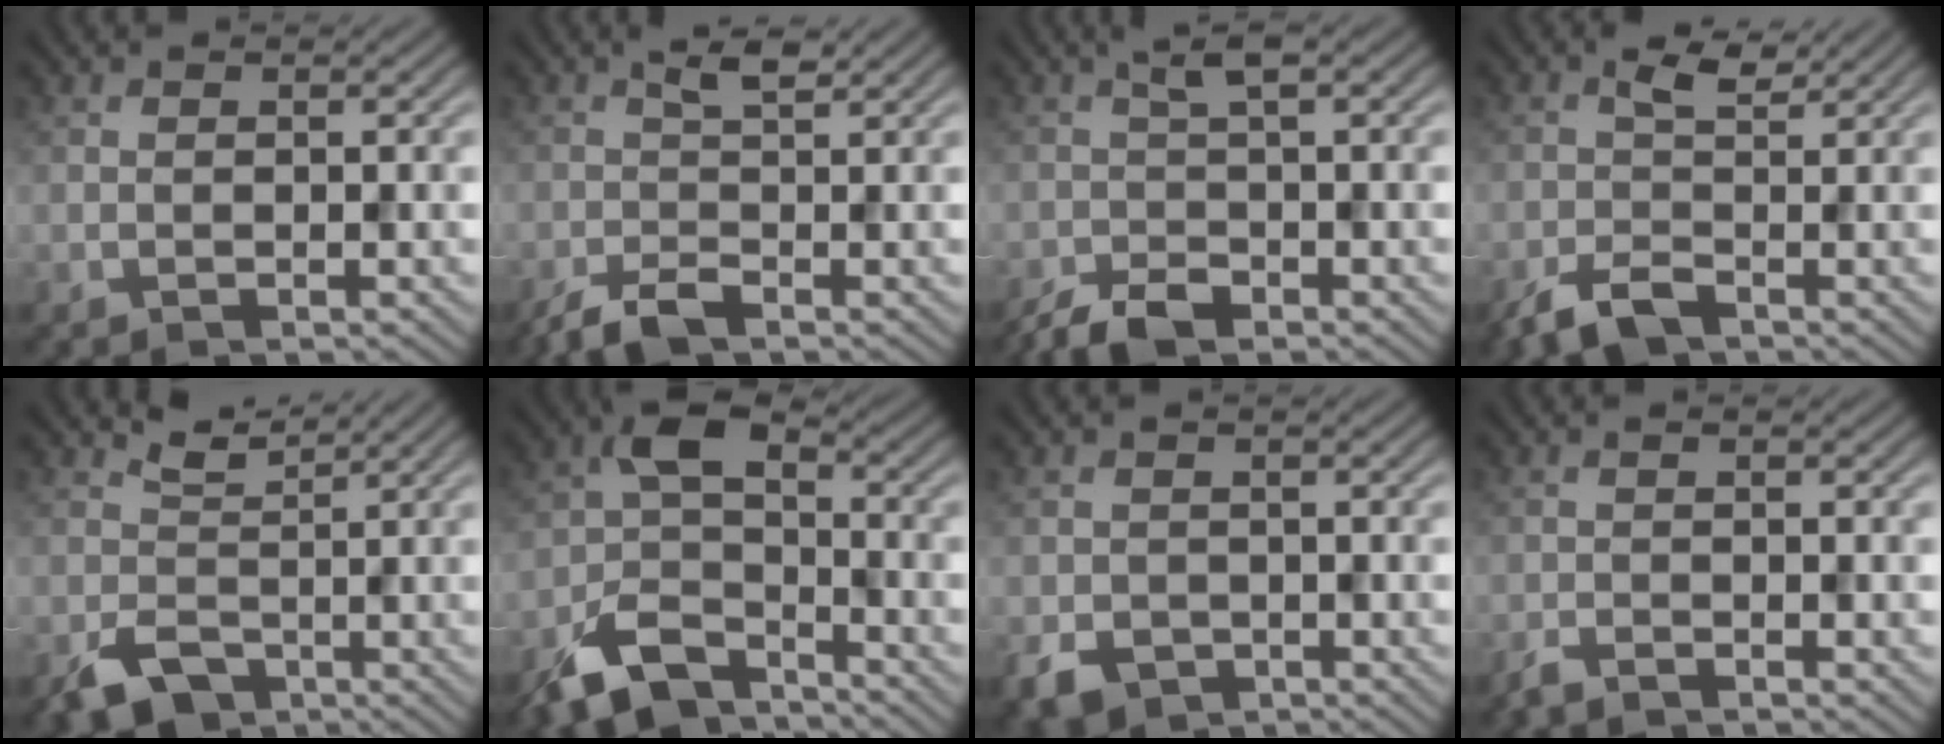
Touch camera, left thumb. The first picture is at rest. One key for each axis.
{"total": 3.3, "fx": -1.3, "fy": 1.0, "fz": 2.9, "tx": -0.062, "ty": 0.002, "tz": -0.030}
{"total": 4.1, "fx": -2.1, "fy": 1.4, "fz": 3.3, "tx": -0.072, "ty": -0.004, "tz": -0.048}
{"total": 4.4, "fx": -1.5, "fy": 2.2, "fz": 3.5, "tx": -0.073, "ty": 0.000, "tz": -0.036}
{"total": 4.0, "fx": -0.1, "fy": 3.1, "fz": 2.5, "tx": -0.056, "ty": -0.019, "tz": 0.002}
{"total": 10.3, "fx": -6.9, "fy": 4.6, "fz": 6.1, "tx": -0.117, "ty": -0.008, "tz": -0.144}
{"total": 3.6, "fx": -1.9, "fy": 2.7, "fz": 1.4, "tx": -0.035, "ty": -0.014, "tz": -0.039}
{"total": 1.7, "fx": -1.5, "fy": 0.2, "fz": 0.8, "tx": -0.018, "ty": -0.004, "tz": -0.033}